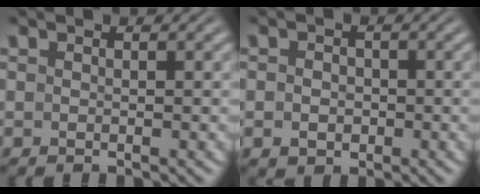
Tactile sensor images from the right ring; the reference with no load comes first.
{"total": 2.1, "force": [-0.5, 1.9, 0.7], "torque": [-0.015, -0.009, -0.004]}